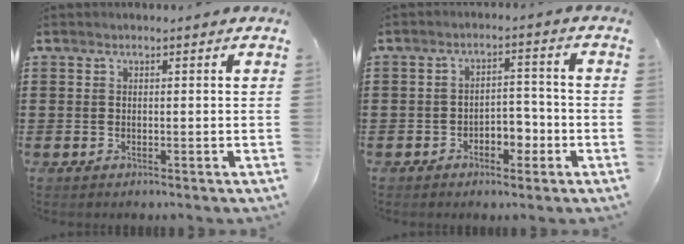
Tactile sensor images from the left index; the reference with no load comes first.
{"total": 3.7, "force": [-2.4, 2.1, 1.9], "torque": [-0.037, 0.010, -0.050]}